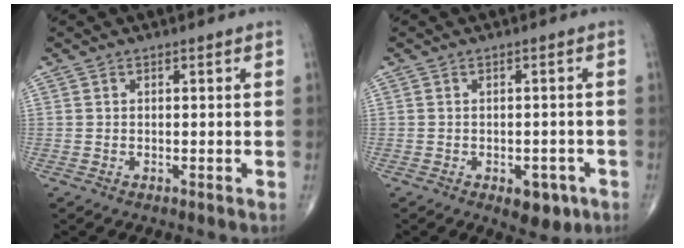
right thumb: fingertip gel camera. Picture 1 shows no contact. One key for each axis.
{"total": 5.0, "fx": -2.3, "fy": 2.8, "fz": 3.5, "tx": -0.025, "ty": 0.007, "tz": -0.022}